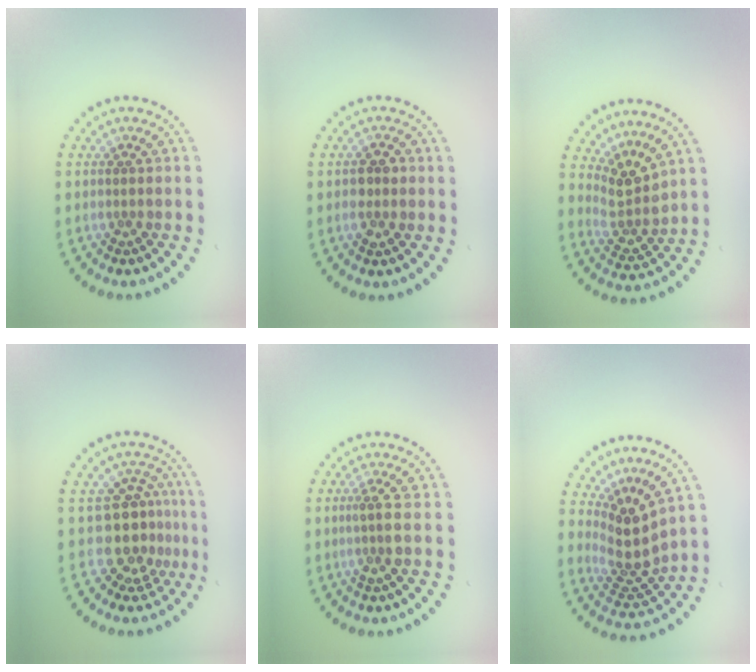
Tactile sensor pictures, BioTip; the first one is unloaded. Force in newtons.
{"total": 2.0, "press": 2.0, "slide": 0.1}
{"total": 3.1, "press": 2.3, "slide": 2.1}
{"total": 3.9, "press": 2.8, "slide": 2.6}
{"total": 1.9, "press": 1.4, "slide": 1.2}
{"total": 3.7, "press": 2.6, "slide": 2.6}